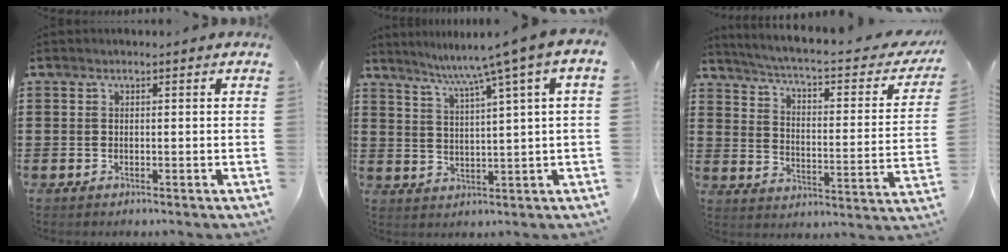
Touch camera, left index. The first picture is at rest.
{"total": 6.2, "force": [4.2, -1.1, 4.4], "torque": [-0.100, -0.026, 0.064]}
{"total": 4.6, "force": [3.7, -0.4, 2.7], "torque": [-0.073, -0.037, 0.053]}